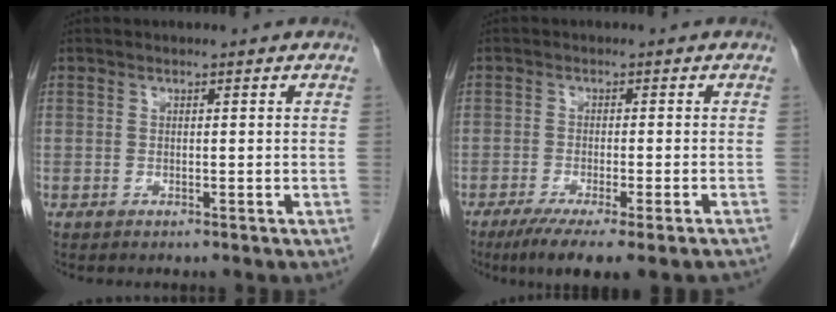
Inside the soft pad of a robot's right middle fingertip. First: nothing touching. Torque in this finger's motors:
{"motor_torque": [1.21, -0.93, 0.19, 0.10]}